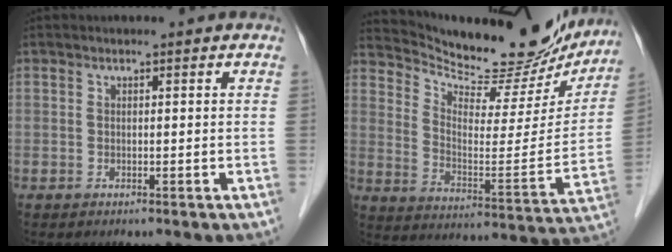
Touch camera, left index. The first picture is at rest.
{"total": 22.8, "force": [20.8, 5.7, 7.5], "torque": [-0.119, -0.044, 0.289]}